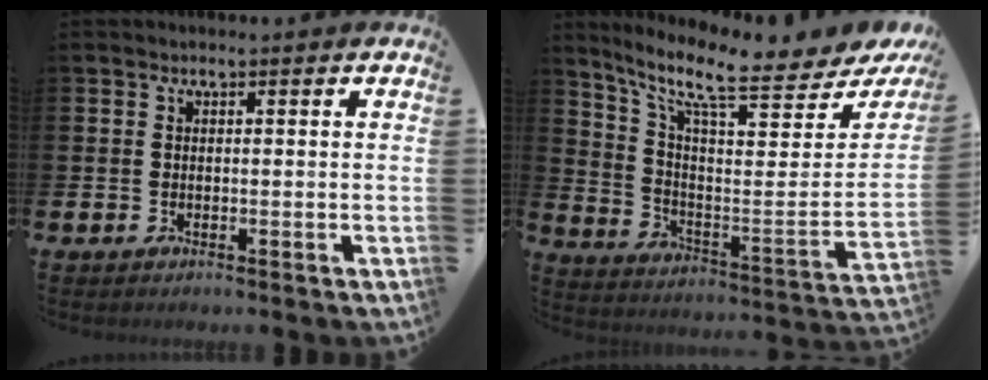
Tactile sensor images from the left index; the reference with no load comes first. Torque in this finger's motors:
{"motor_torque": [0.58, -1.56, 0.71, 0.21]}